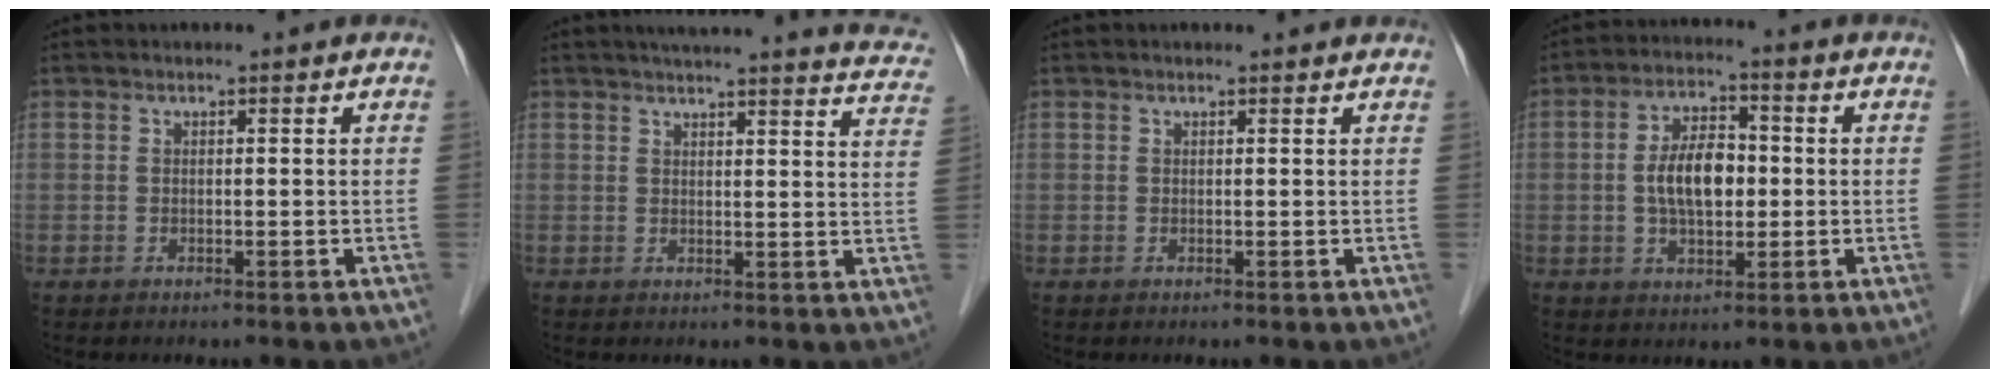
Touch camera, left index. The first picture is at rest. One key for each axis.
{"total": 20.3, "fx": 18.6, "fy": 1.8, "fz": 7.9, "tx": -0.098, "ty": -0.041, "tz": 0.201}
{"total": 1.8, "fx": 1.7, "fy": 0.2, "fz": 0.4, "tx": -0.010, "ty": 0.008, "tz": 0.015}
{"total": 7.7, "fx": -0.5, "fy": 3.8, "fz": 6.7, "tx": -0.133, "ty": 0.006, "tz": -0.008}